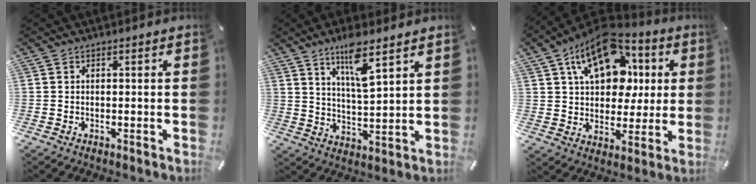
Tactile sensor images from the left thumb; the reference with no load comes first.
{"total": 9.6, "force": [6.7, 2.1, 6.6], "torque": [-0.113, -0.033, 0.112]}
{"total": 18.3, "force": [7.1, 12.5, 11.3], "torque": [-0.185, -0.021, 0.125]}